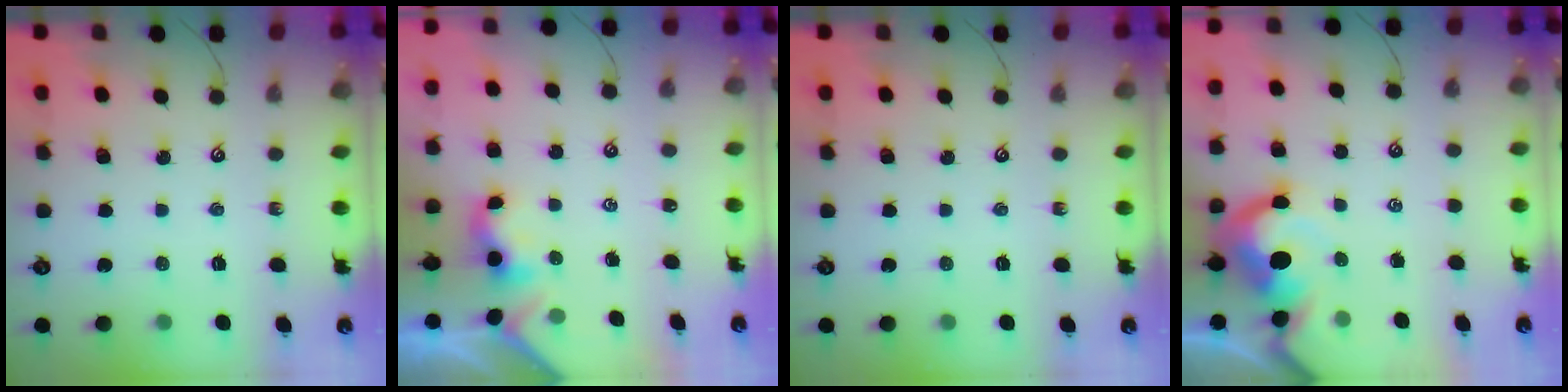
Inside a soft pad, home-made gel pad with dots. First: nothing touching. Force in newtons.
{"total": 1.0, "press": 0.9, "slide": 0.4}
{"total": 0.0}
{"total": 9.1, "press": 9.0, "slide": 1.3}